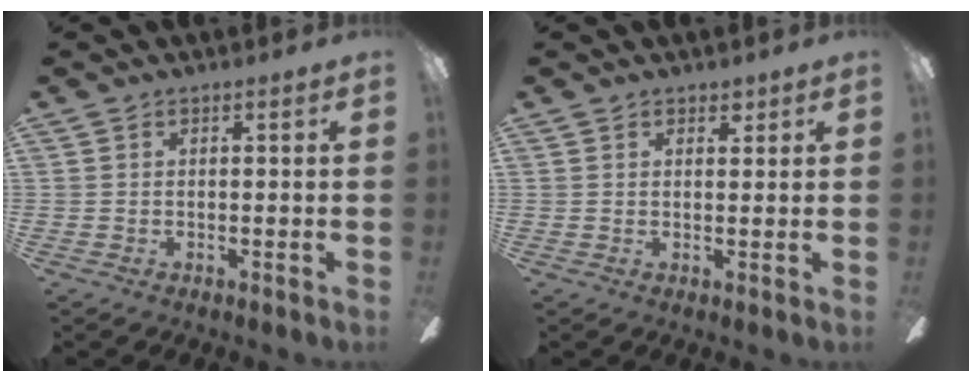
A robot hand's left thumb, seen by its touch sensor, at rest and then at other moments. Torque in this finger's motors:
{"motor_torque": [0.04, 0.08, -0.53, 0.32, -0.02]}